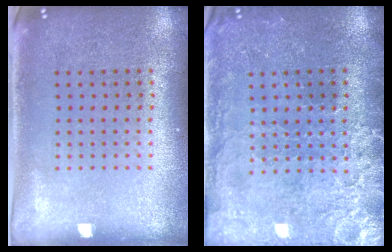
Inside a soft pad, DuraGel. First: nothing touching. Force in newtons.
{"total": 3.3, "press": 3.2, "slide": 0.9}